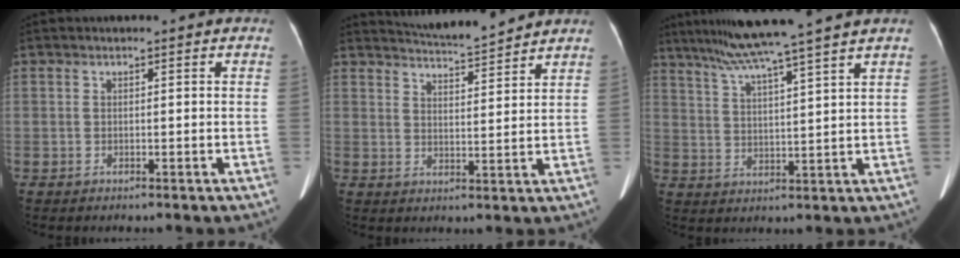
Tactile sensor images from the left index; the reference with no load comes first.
{"total": 8.6, "force": [8.4, 0.1, 2.0], "torque": [-0.045, 0.006, 0.127]}
{"total": 13.2, "force": [10.9, -2.2, 7.1], "torque": [-0.122, 0.012, 0.167]}